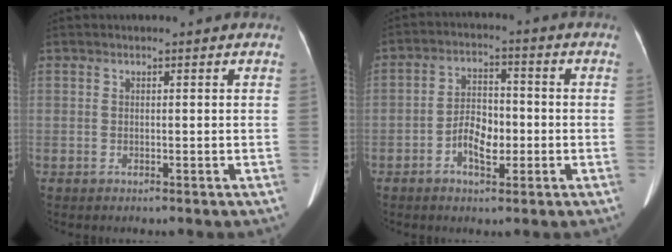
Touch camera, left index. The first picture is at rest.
{"total": 6.2, "force": [-2.1, 3.0, 5.0], "torque": [-0.099, 0.011, -0.036]}